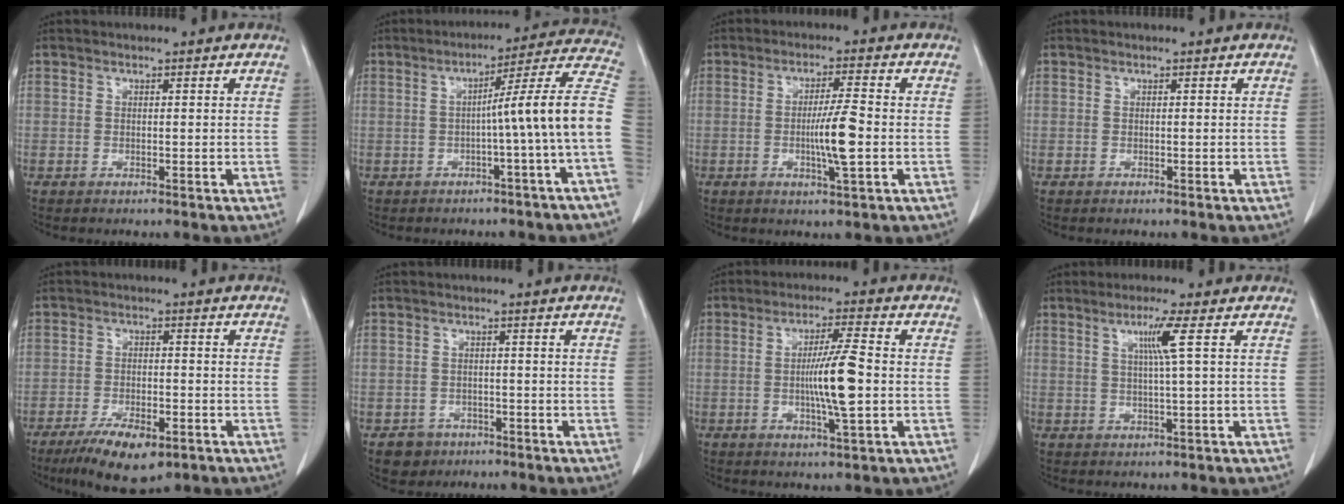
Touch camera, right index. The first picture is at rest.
{"total": 12.0, "force": [-1.9, -2.3, 11.6], "torque": [-0.142, 0.028, -0.033]}
{"total": 6.3, "force": [-1.0, 0.0, 6.2], "torque": [-0.109, -0.006, -0.017]}
{"total": 0.0}
{"total": 9.0, "force": [-5.7, 3.1, 6.3], "torque": [-0.105, -0.011, -0.090]}
{"total": 3.6, "force": [-1.9, 3.0, 0.0], "torque": [0.005, 0.013, -0.026]}
{"total": 8.4, "force": [-0.8, 0.1, 8.4], "torque": [-0.147, -0.003, -0.016]}
{"total": 4.3, "force": [1.3, -1.1, 3.9], "torque": [-0.076, -0.002, 0.026]}